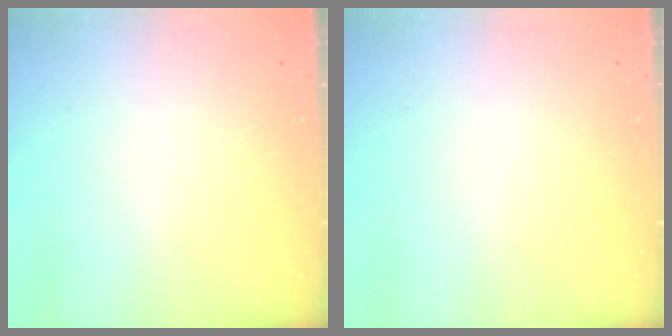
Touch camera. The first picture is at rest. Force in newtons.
{"total": 1.6, "press": 1.6, "slide": 0.1}